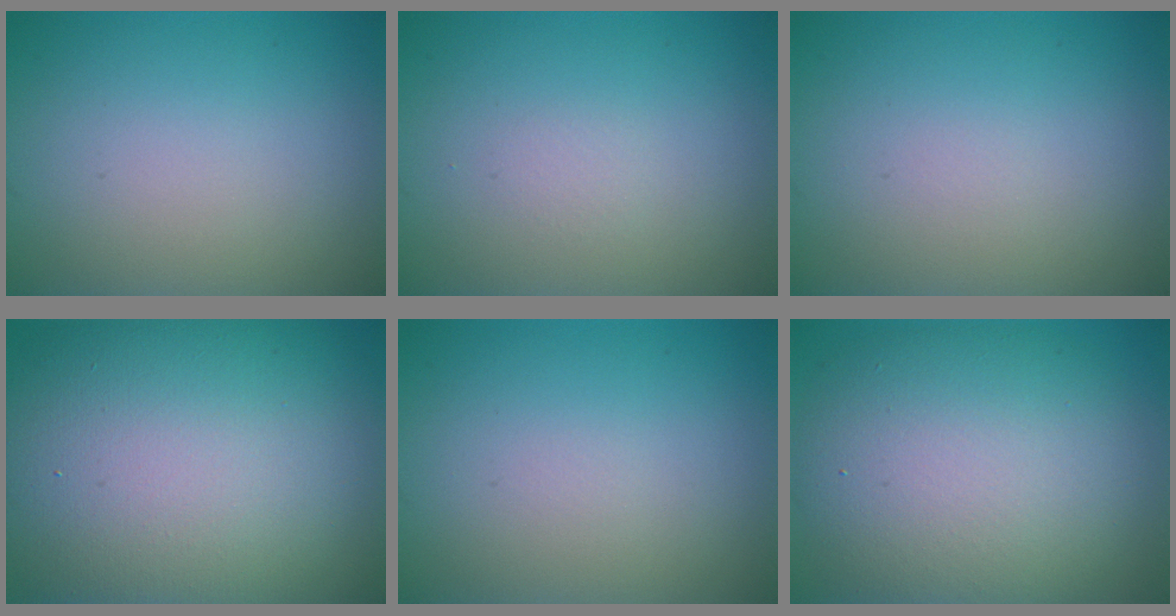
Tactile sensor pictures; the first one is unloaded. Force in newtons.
{"total": 0.5, "press": 0.5, "slide": 0.1}
{"total": 0.0}
{"total": 17.6, "press": 17.6, "slide": 0.7}
{"total": 0.0}
{"total": 10.5, "press": 10.5, "slide": 1.1}